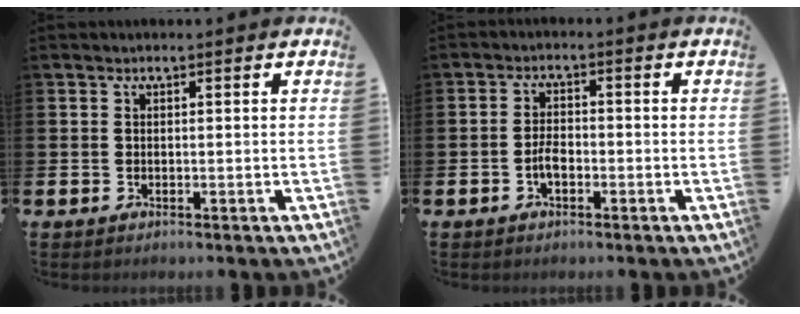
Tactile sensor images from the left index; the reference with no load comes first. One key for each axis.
{"total": 2.5, "fx": -0.9, "fy": 1.3, "fz": 1.9, "tx": -0.033, "ty": 0.002, "tz": -0.019}